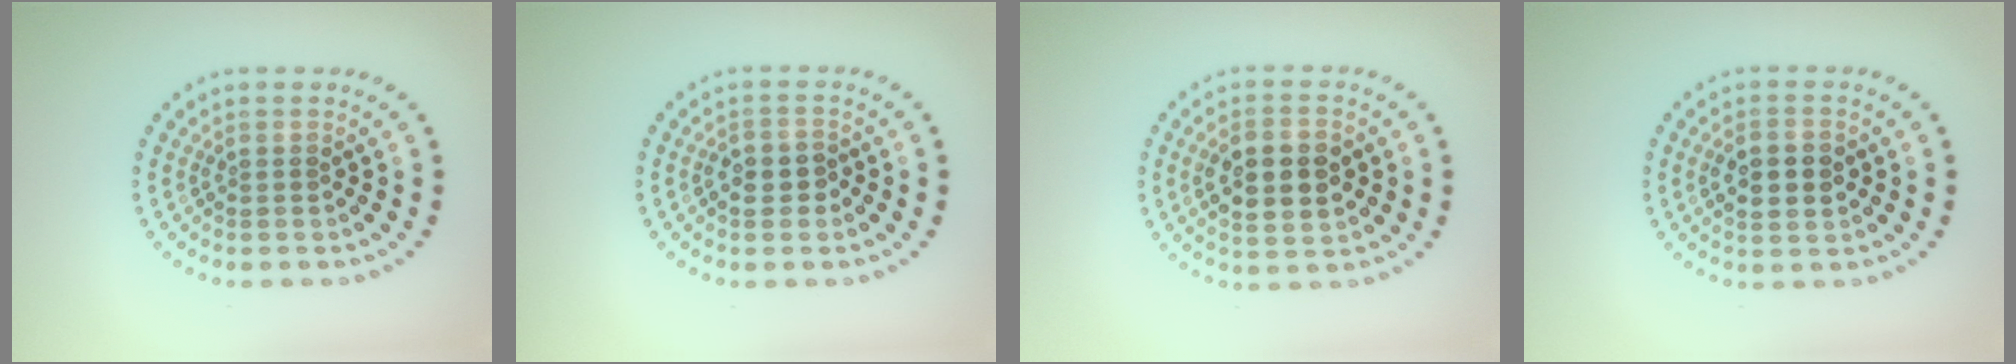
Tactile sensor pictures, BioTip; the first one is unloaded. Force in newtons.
{"total": 2.2, "press": 2.1, "slide": 0.6}
{"total": 5.5, "press": 5.5, "slide": 0.4}
{"total": 3.9, "press": 3.9, "slide": 0.2}